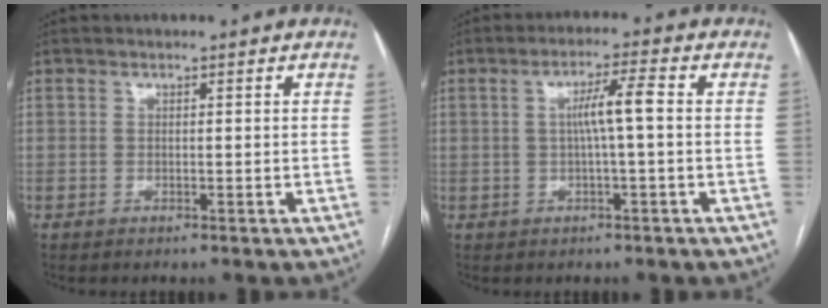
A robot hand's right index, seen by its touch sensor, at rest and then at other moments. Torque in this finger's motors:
{"motor_torque": [0.79, 0.13, 0.32, 0.09]}